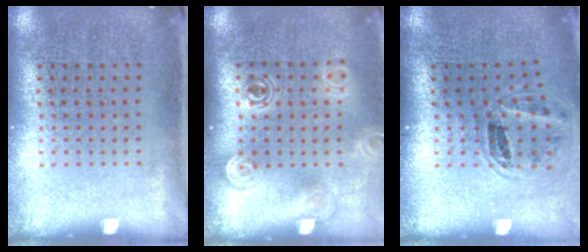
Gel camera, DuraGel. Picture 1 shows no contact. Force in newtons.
{"total": 1.5, "press": 1.2, "slide": 0.9}
{"total": 1.1, "press": 1.0, "slide": 0.3}